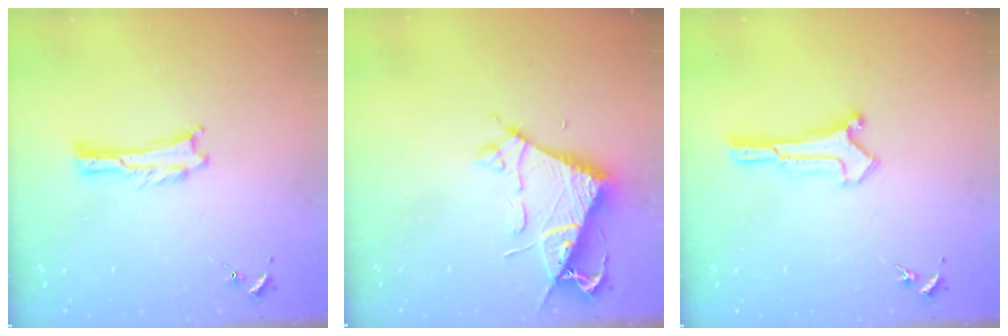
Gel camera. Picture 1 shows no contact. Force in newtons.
{"total": 7.1, "press": 7.1, "slide": 0.8}
{"total": 0.6, "press": 0.6, "slide": 0.0}